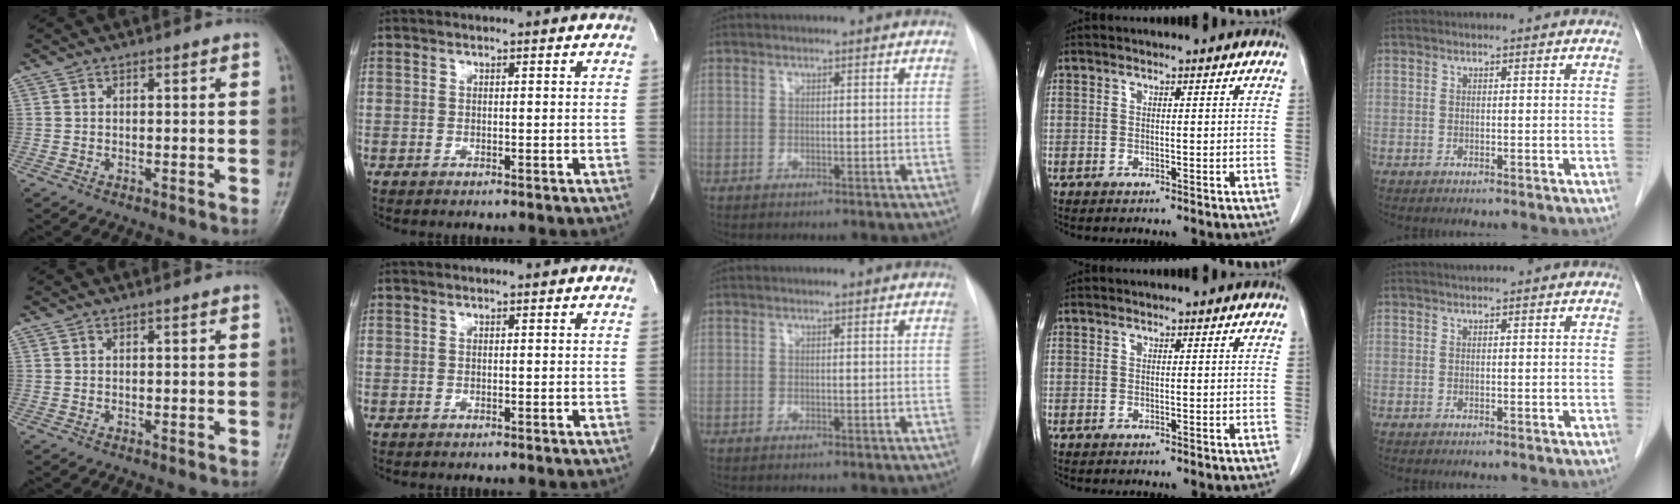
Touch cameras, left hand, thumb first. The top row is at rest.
{}